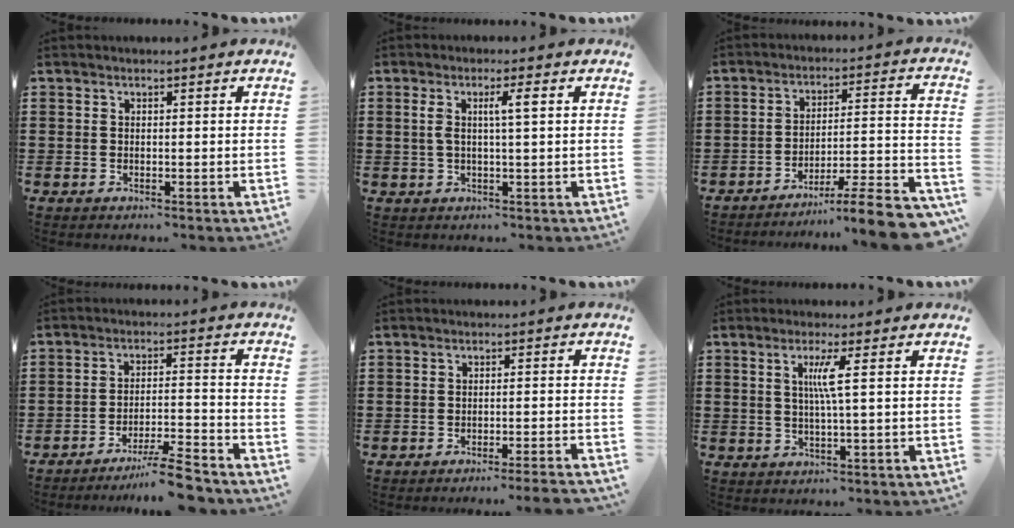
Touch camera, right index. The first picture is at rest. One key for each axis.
{"total": 3.7, "fx": 0.8, "fy": 0.3, "fz": 3.6, "tx": -0.069, "ty": 0.002, "tz": 0.009}
{"total": 8.0, "fx": -6.5, "fy": -0.1, "fz": 4.7, "tx": -0.067, "ty": -0.004, "tz": -0.126}
{"total": 7.0, "fx": -6.2, "fy": -0.1, "fz": 3.3, "tx": -0.056, "ty": -0.003, "tz": -0.118}
{"total": 2.5, "fx": -2.3, "fy": -0.7, "fz": 0.9, "tx": -0.015, "ty": -0.005, "tz": -0.046}
{"total": 3.8, "fx": 0.8, "fy": -0.7, "fz": 3.6, "tx": -0.071, "ty": -0.006, "tz": 0.008}